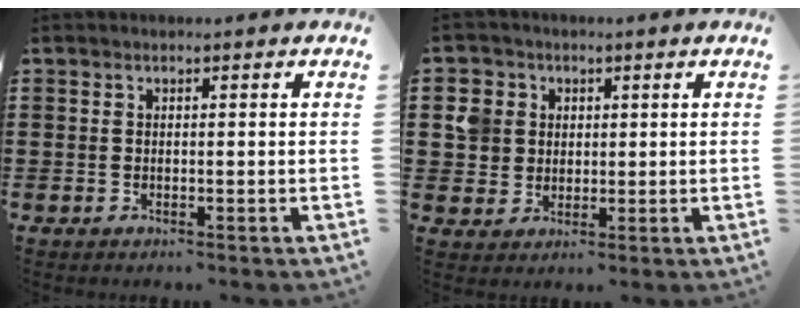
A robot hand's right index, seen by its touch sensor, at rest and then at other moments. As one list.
[{"total": 5.4, "force": [1.3, 5.1, 1.3], "torque": [-0.055, 0.015, 0.022]}]